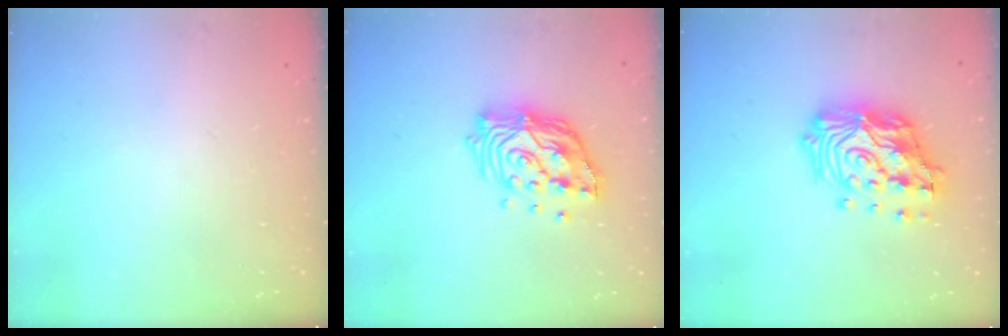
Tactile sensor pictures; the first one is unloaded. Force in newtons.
{"total": 17.0, "press": 16.9, "slide": 1.5}
{"total": 20.6, "press": 20.5, "slide": 2.7}